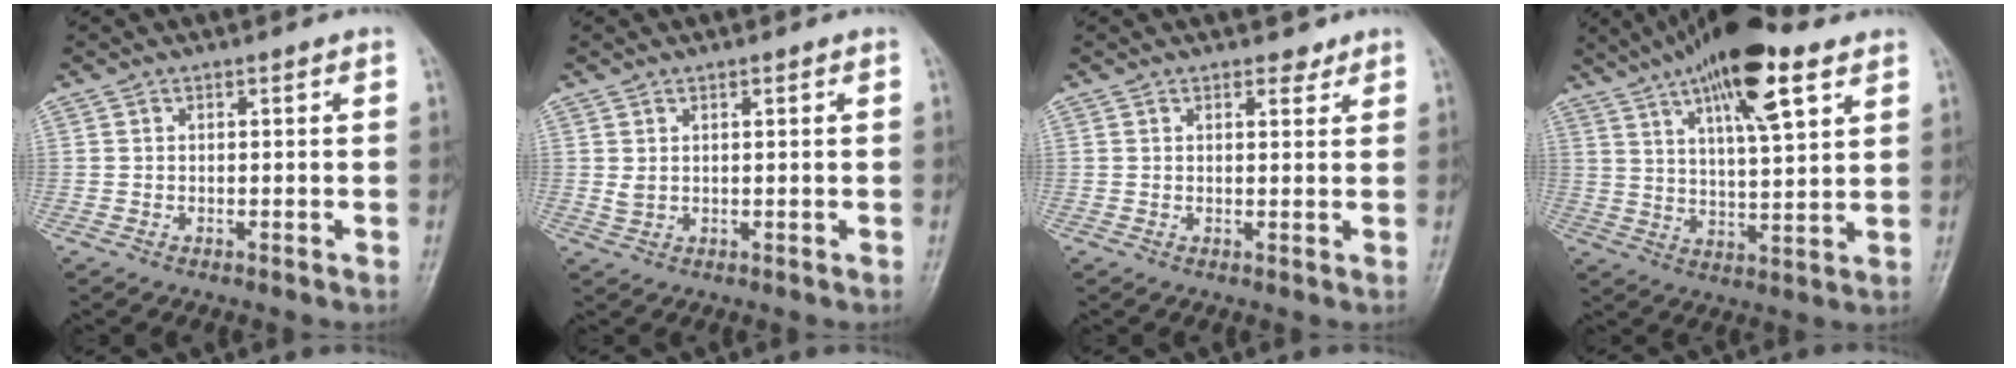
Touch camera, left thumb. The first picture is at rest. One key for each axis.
{"total": 2.0, "fx": 0.8, "fy": 1.1, "fz": 1.5, "tx": -0.027, "ty": 0.001, "tz": 0.022}
{"total": 2.1, "fx": 1.6, "fy": 1.1, "fz": 0.8, "tx": 0.001, "ty": -0.009, "tz": 0.019}
{"total": 16.6, "fx": 9.3, "fy": 4.8, "fz": 12.9, "tx": -0.198, "ty": -0.021, "tz": 0.153}